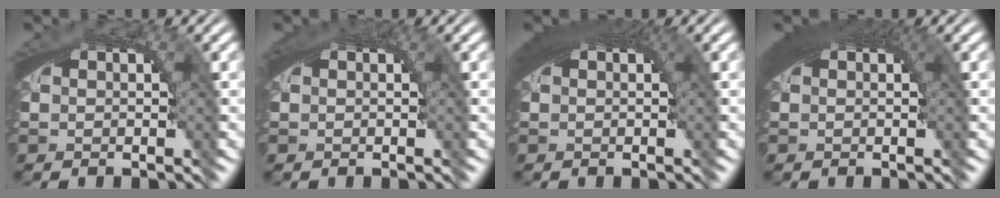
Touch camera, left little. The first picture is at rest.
{"total": 1.2, "force": [0.4, 0.0, 1.1], "torque": [-0.015, 0.004, 0.008]}
{"total": 3.7, "force": [1.2, 1.2, 3.3], "torque": [-0.042, 0.013, 0.015]}
{"total": 4.1, "force": [1.3, 1.4, 3.6], "torque": [-0.048, 0.014, 0.016]}